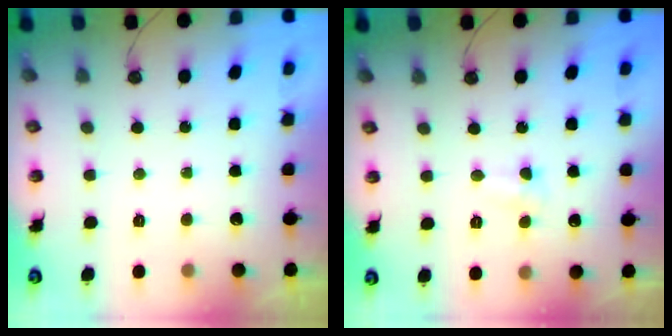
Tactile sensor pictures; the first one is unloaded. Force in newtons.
{"total": 3.8, "press": 3.8, "slide": 0.5}